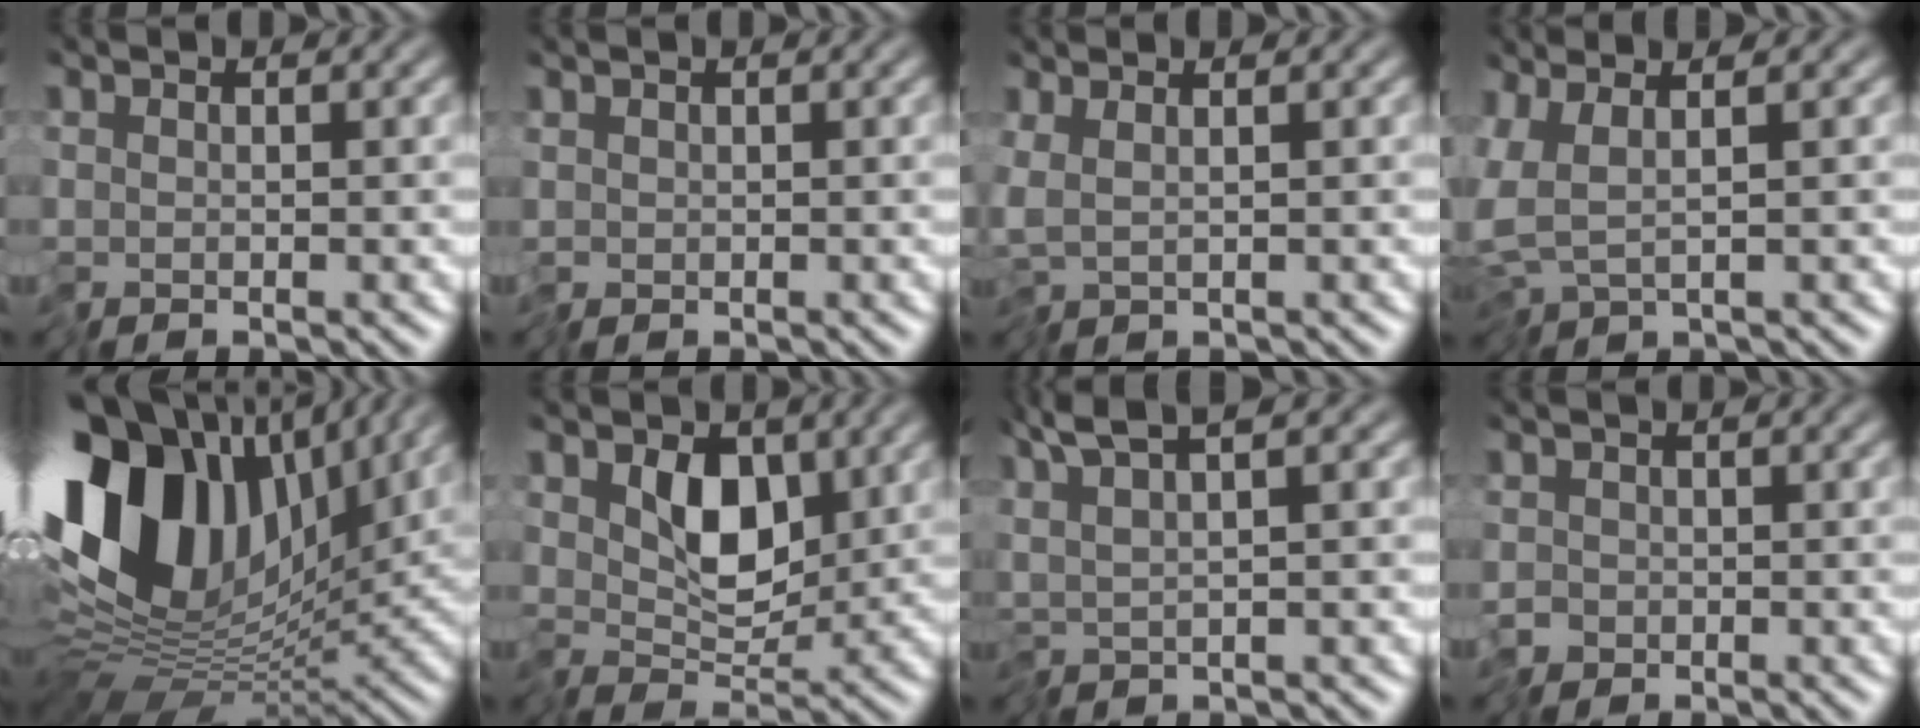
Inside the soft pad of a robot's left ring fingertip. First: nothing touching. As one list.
[{"total": 0.7, "force": [-0.1, 0.5, 0.4], "torque": [-0.011, -0.001, -0.004]}, {"total": 1.7, "force": [0.2, 0.3, 1.7], "torque": [-0.036, 0.002, 0.006]}, {"total": 2.8, "force": [0.7, 0.5, 2.7], "torque": [-0.066, 0.004, 0.012]}, {"total": 13.8, "force": [3.7, 9.0, 9.7], "torque": [-0.208, 0.017, 0.058]}, {"total": 4.2, "force": [0.5, 2.7, 3.2], "torque": [-0.051, -0.012, 0.007]}, {"total": 4.6, "force": [2.5, 0.6, 3.8], "torque": [-0.079, 0.015, 0.039]}, {"total": 1.4, "force": [-0.8, 1.1, 0.4], "torque": [-0.011, -0.004, -0.020]}]